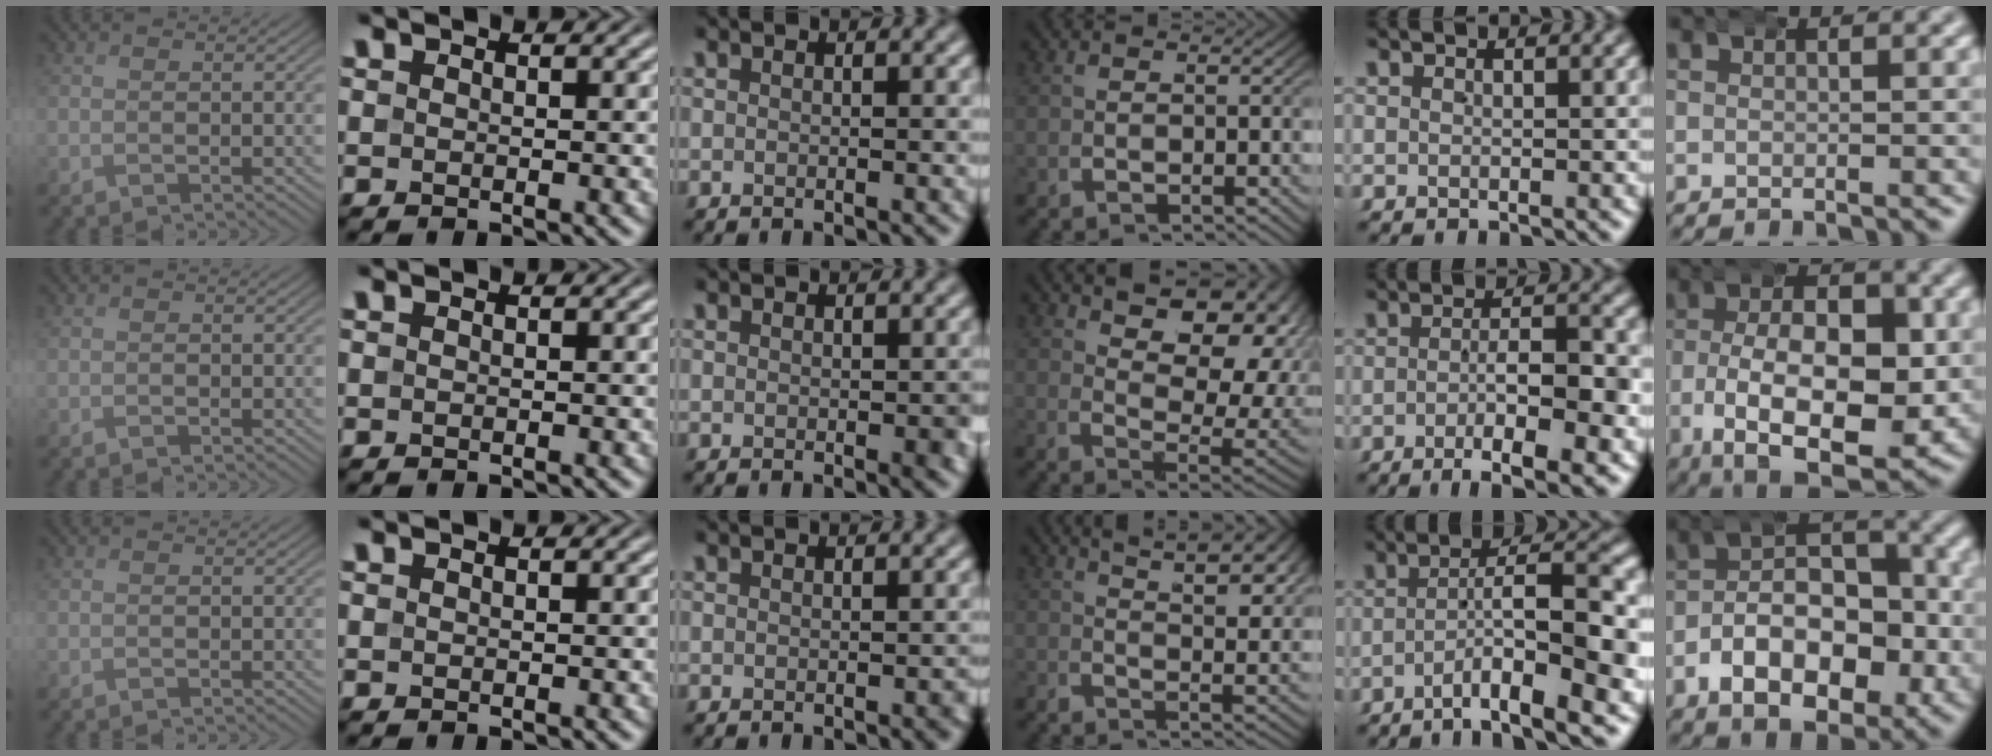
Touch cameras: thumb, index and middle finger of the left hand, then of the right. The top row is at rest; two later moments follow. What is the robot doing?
{"motion": "wrap", "object": "arm wrap"}